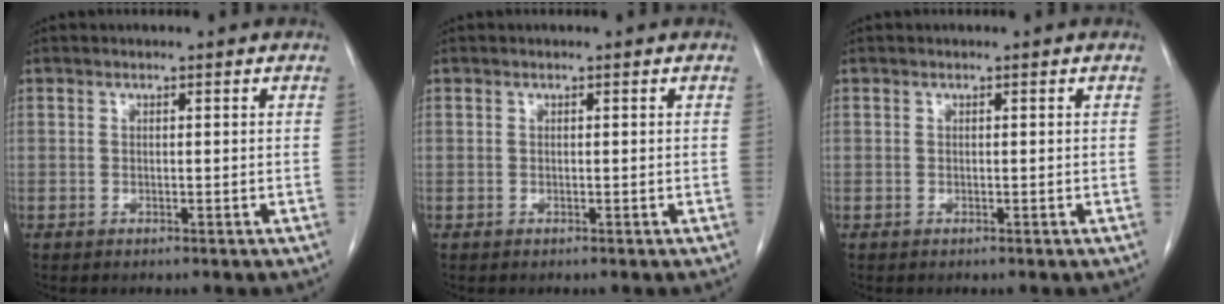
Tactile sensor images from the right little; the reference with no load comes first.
{"total": 0.0}
{"total": 0.0}